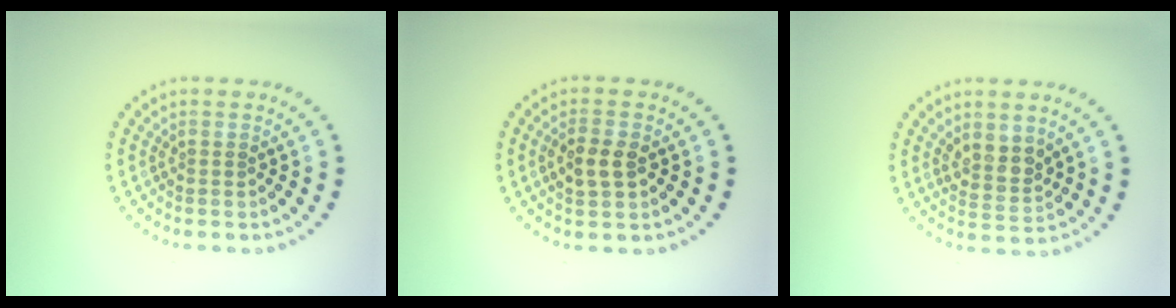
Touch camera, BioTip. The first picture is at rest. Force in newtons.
{"total": 2.7, "press": 2.6, "slide": 0.3}
{"total": 2.4, "press": 2.2, "slide": 1.1}